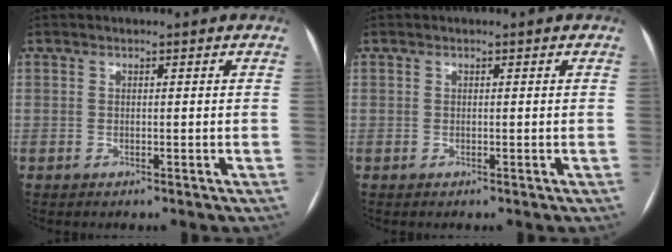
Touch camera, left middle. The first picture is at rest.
{"total": 0.0}